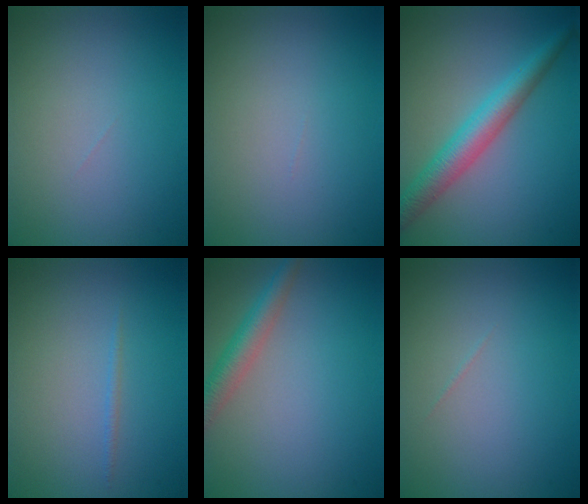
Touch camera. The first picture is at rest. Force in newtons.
{"total": 0.0}
{"total": 4.3, "press": 4.3, "slide": 0.1}
{"total": 0.5, "press": 0.5, "slide": 0.1}
{"total": 3.2, "press": 3.2, "slide": 0.1}
{"total": 0.0}